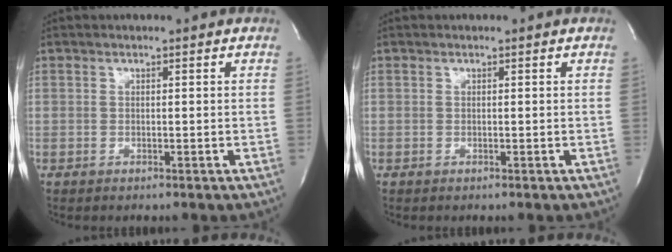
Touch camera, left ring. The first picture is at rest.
{"total": 0.0}